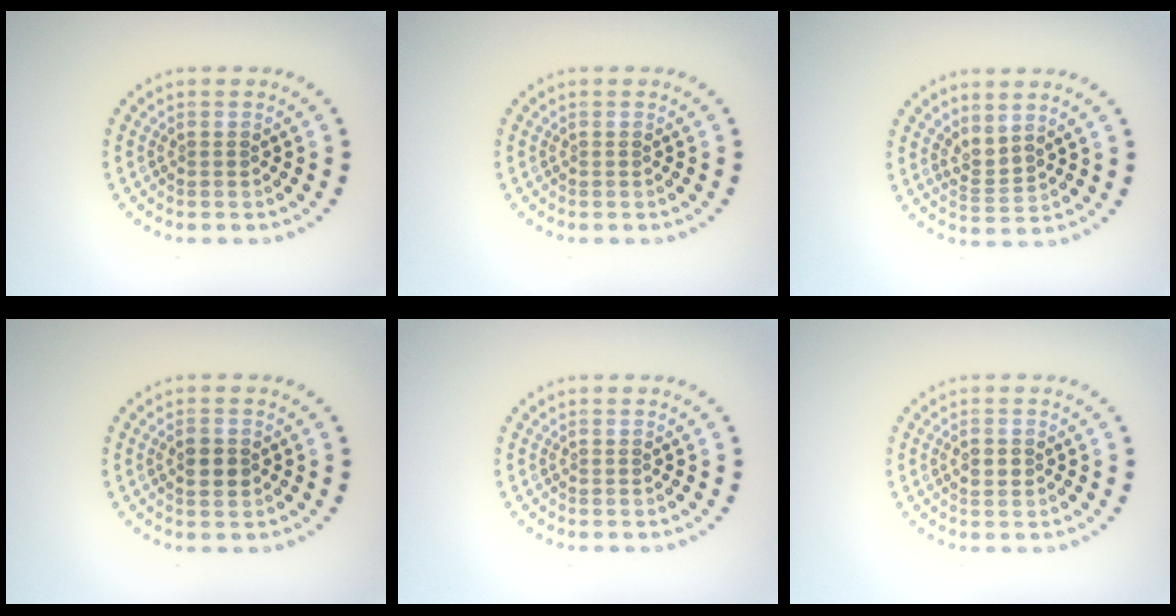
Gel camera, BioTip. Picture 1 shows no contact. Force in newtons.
{"total": 0.0}
{"total": 2.1, "press": 1.4, "slide": 1.6}
{"total": 2.3, "press": 2.3, "slide": 0.0}
{"total": 0.0}
{"total": 1.2, "press": 1.2, "slide": 0.0}